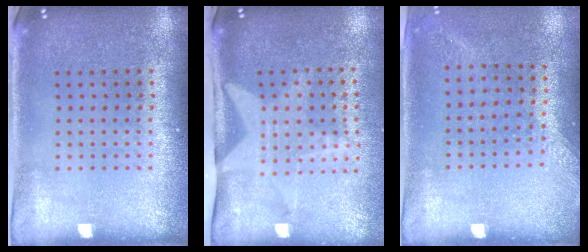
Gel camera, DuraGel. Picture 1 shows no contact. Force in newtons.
{"total": 1.9, "press": 1.6, "slide": 1.0}
{"total": 1.3, "press": 1.1, "slide": 0.8}